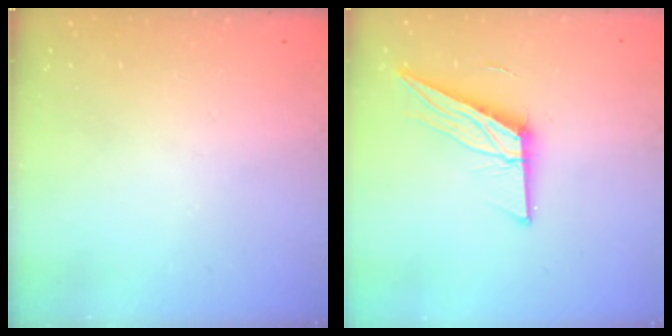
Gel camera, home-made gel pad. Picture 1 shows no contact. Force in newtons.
{"total": 12.7, "press": 12.6, "slide": 1.2}